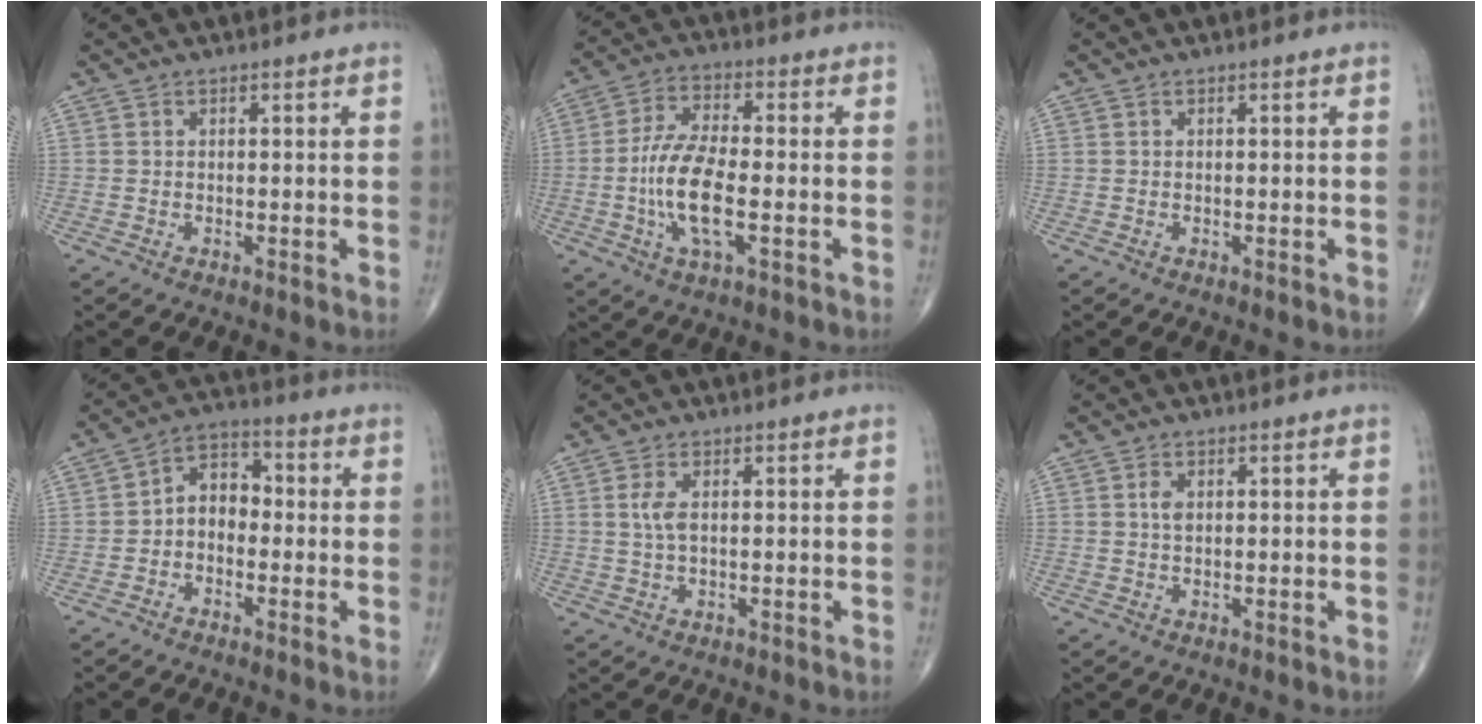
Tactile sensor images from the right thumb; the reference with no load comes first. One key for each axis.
{"total": 11.7, "fx": -2.3, "fy": 4.4, "fz": 10.6, "tx": -0.218, "ty": 0.010, "tz": -0.046}
{"total": 0.0}
{"total": 6.6, "fx": -1.1, "fy": 4.8, "fz": 4.4, "tx": -0.048, "ty": 0.030, "tz": -0.036}
{"total": 1.9, "fx": 0.4, "fy": 0.8, "fz": 1.7, "tx": -0.041, "ty": 0.004, "tz": 0.011}
{"total": 1.7, "fx": 0.4, "fy": 1.1, "fz": 1.3, "tx": -0.022, "ty": 0.001, "tz": 0.007}